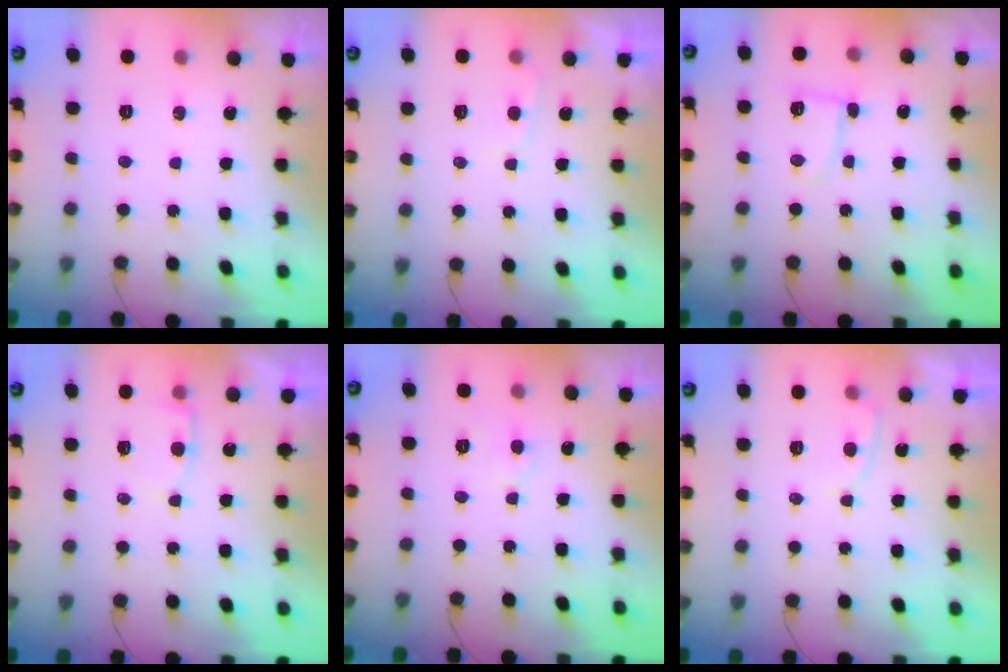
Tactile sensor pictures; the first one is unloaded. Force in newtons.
{"total": 2.0, "press": 2.0, "slide": 0.2}
{"total": 5.0, "press": 4.9, "slide": 0.6}
{"total": 4.2, "press": 4.2, "slide": 0.4}
{"total": 3.6, "press": 3.6, "slide": 0.5}
{"total": 2.9, "press": 2.9, "slide": 0.3}